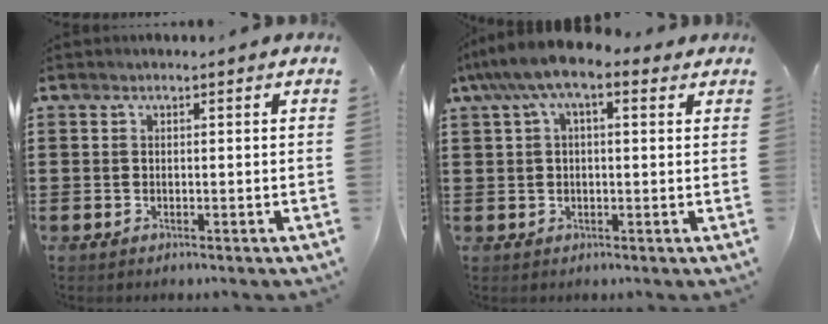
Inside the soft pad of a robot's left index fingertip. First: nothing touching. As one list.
[{"total": 6.6, "force": [3.4, 2.1, 5.2], "torque": [-0.107, 0.003, 0.059]}]